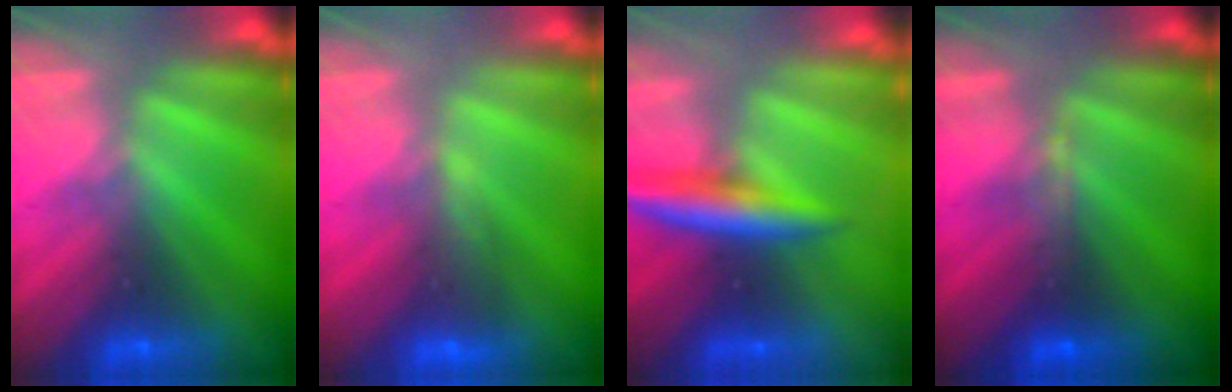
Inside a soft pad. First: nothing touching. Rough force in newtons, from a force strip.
{"total": 4.5}
{"total": 11.8}
{"total": 2.9}